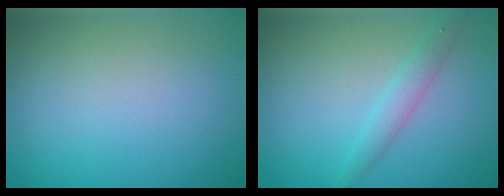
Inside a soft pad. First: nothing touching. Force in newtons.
{"total": 1.8, "press": 1.8, "slide": 0.1}